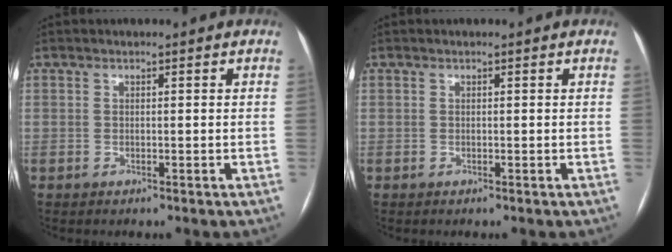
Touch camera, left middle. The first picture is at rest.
{"total": 0.0}